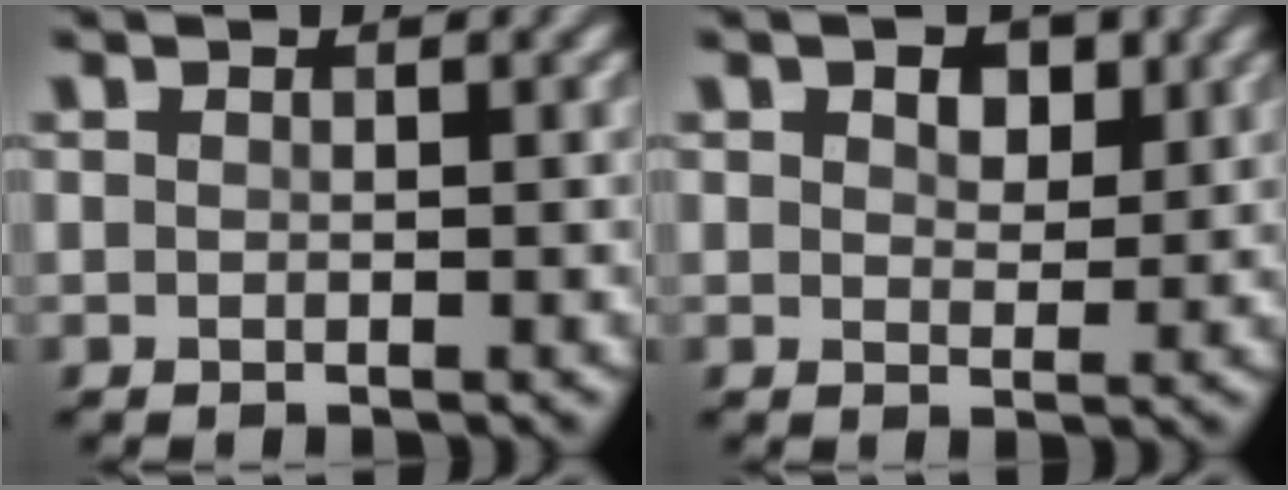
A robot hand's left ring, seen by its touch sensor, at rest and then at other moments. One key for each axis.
{"total": 2.7, "fx": 1.3, "fy": 1.7, "fz": 1.7, "tx": -0.027, "ty": -0.001, "tz": 0.020}